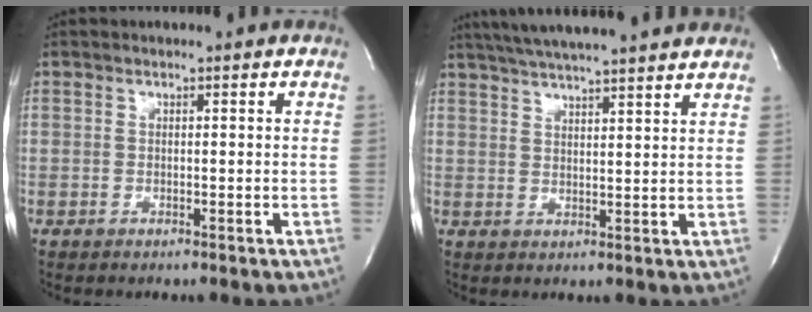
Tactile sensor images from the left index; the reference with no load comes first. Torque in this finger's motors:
{"motor_torque": [0.09, -0.15, 0.67, 0.12]}